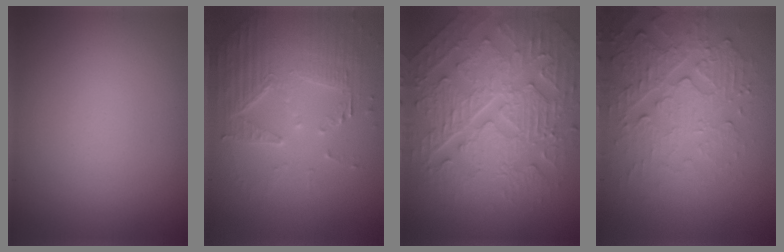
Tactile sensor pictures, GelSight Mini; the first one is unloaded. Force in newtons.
{"total": 4.4, "press": 4.0, "slide": 1.8}
{"total": 10.2, "press": 7.0, "slide": 7.5}
{"total": 4.3, "press": 4.1, "slide": 1.3}